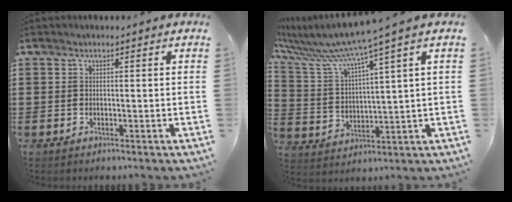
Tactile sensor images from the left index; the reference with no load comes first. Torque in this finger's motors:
{"motor_torque": [2.14, 0.00, 0.26, 0.12]}